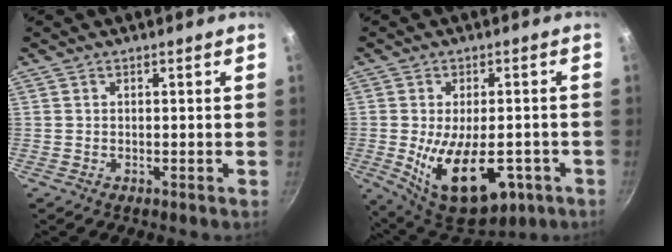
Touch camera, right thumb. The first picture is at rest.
{"total": 16.9, "force": [-5.0, 8.6, 13.6], "torque": [-0.180, -0.006, -0.057]}